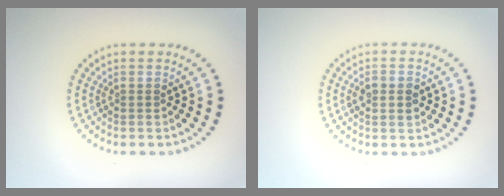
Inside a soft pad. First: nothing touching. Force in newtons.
{"total": 2.0, "press": 2.0, "slide": 0.1}